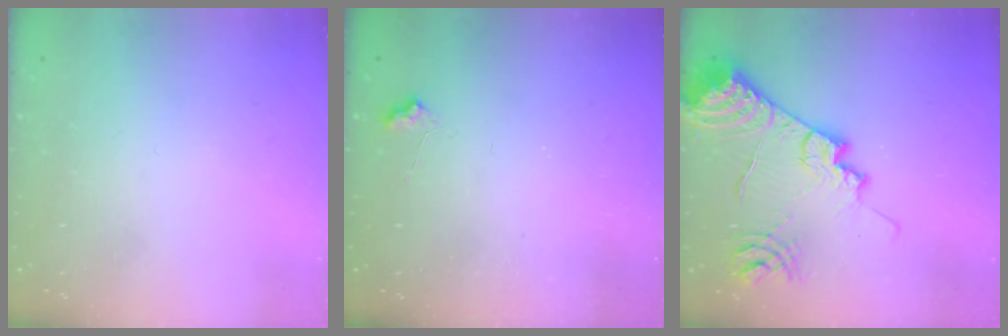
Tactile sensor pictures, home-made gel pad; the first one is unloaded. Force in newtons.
{"total": 5.6, "press": 5.6, "slide": 0.8}
{"total": 18.3, "press": 18.1, "slide": 2.2}